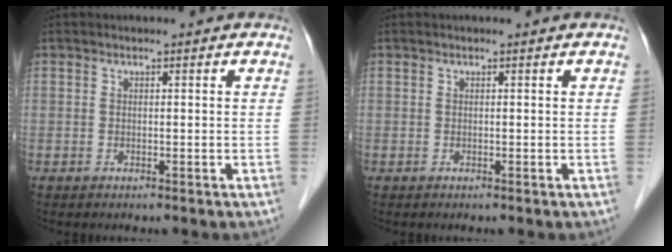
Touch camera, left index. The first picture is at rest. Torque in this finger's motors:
{"motor_torque": [0.05, -0.01, 0.01, 0.00]}